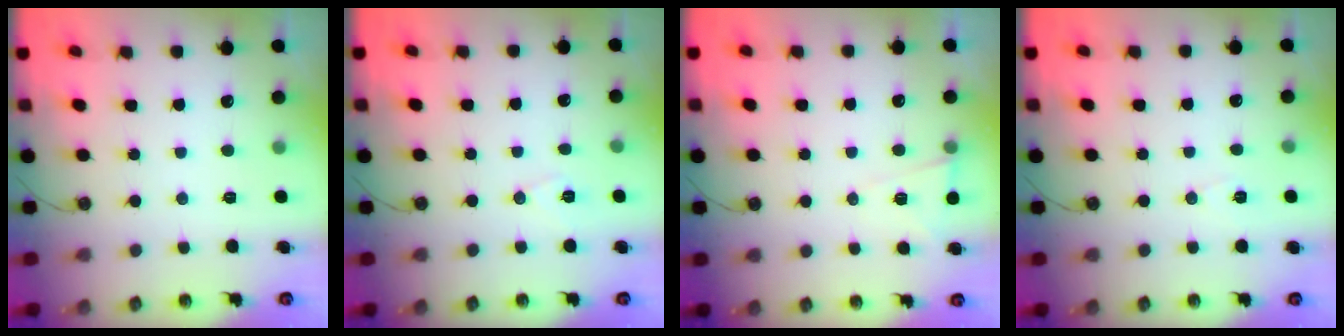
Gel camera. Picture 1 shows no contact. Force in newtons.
{"total": 6.8, "press": 5.0, "slide": 4.5}
{"total": 6.0, "press": 4.8, "slide": 3.6}
{"total": 5.7, "press": 3.5, "slide": 4.6}